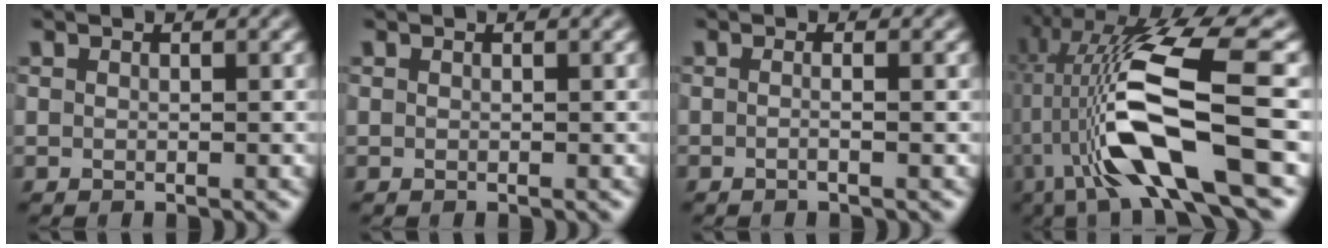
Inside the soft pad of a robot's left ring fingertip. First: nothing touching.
{"total": 0.0}
{"total": 1.6, "force": [0.0, 0.7, 1.4], "torque": [-0.003, -0.012, -0.019]}
{"total": 13.2, "force": [-2.0, 3.0, 12.7], "torque": [-0.238, 0.012, -0.036]}